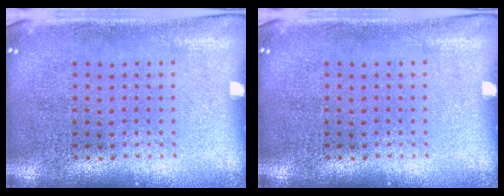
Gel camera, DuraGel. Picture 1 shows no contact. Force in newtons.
{"total": 0.0}